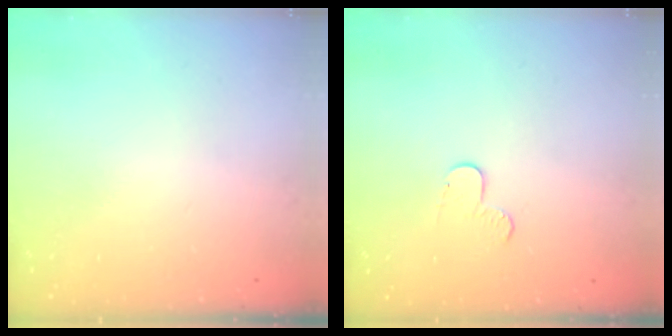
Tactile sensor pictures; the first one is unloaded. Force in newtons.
{"total": 5.7, "press": 5.7, "slide": 0.5}